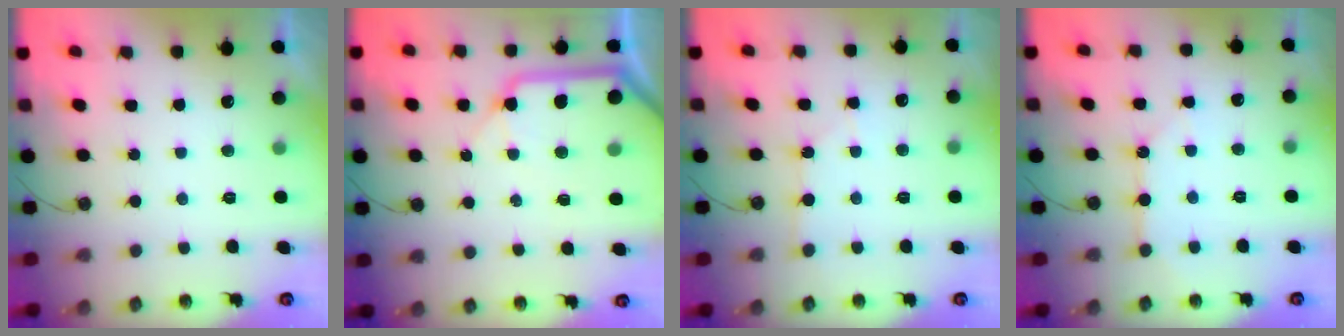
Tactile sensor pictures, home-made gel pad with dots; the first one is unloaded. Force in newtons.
{"total": 12.9, "press": 12.8, "slide": 1.9}
{"total": 3.0, "press": 3.0, "slide": 0.4}
{"total": 5.9, "press": 5.9, "slide": 0.4}